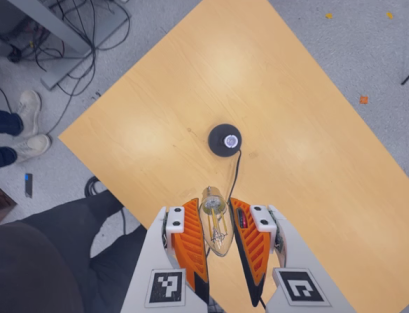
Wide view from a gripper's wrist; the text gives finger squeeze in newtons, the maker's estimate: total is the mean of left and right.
{"total": 13.7, "left": 15.0, "right": 12.5}